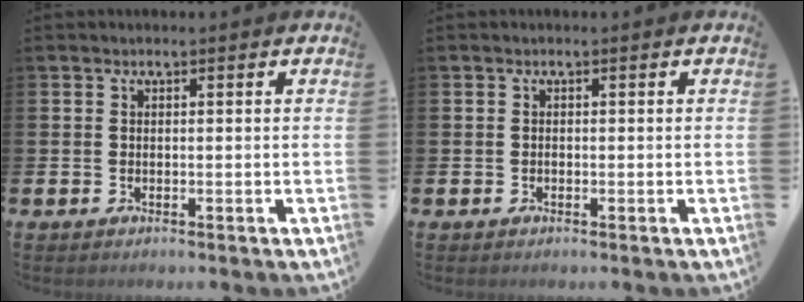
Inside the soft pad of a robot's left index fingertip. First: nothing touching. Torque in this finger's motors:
{"motor_torque": [0.20, 0.05, -0.03, -0.01]}